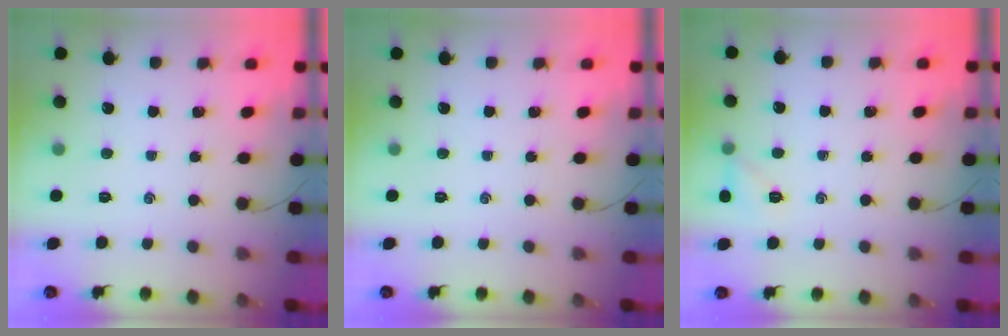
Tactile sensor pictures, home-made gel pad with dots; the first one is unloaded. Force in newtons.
{"total": 0.0}
{"total": 6.3, "press": 6.1, "slide": 1.5}